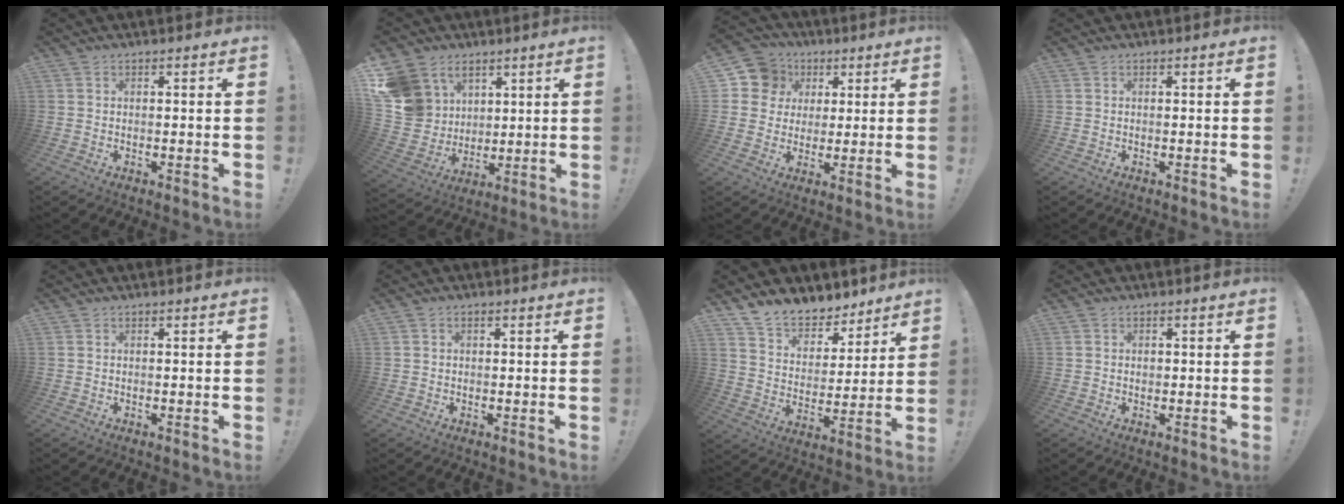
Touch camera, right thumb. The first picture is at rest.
{"total": 12.4, "force": [6.6, 9.9, 3.2], "torque": [-0.071, -0.042, 0.141]}
{"total": 11.0, "force": [3.6, 10.0, 2.8], "torque": [-0.034, -0.014, 0.075]}
{"total": 0.0}
{"total": 0.0}
{"total": 0.6, "force": [0.0, 0.6, 0.3], "torque": [-0.007, 0.003, 0.001]}
{"total": 10.6, "force": [9.2, 4.6, 2.5], "torque": [-0.060, -0.072, 0.175]}
{"total": 0.7, "force": [0.0, 0.7, 0.2], "torque": [0.003, -0.001, -0.001]}